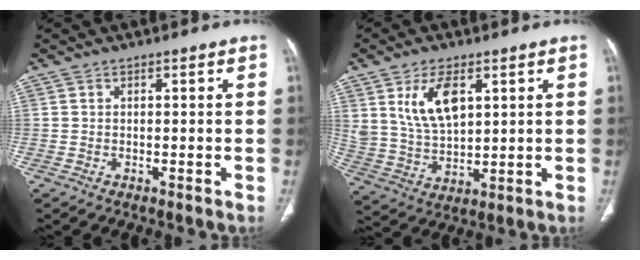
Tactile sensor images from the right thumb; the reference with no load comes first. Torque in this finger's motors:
{"motor_torque": [0.13, 0.28, 0.63, 0.79, 0.08]}